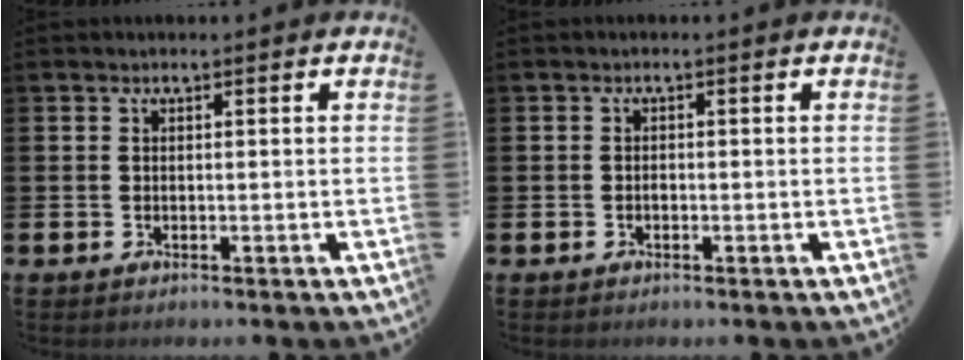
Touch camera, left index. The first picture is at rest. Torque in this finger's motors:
{"motor_torque": [0.03, -0.07, -0.11, -0.01]}